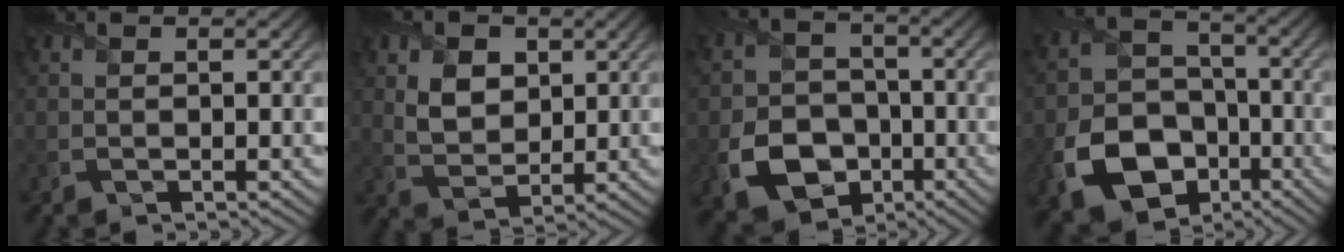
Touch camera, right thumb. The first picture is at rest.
{"total": 5.2, "force": [1.8, 3.8, 2.9], "torque": [-0.071, -0.004, 0.031]}
{"total": 9.4, "force": [-3.6, 7.2, 4.8], "torque": [-0.108, -0.024, -0.074]}
{"total": 12.3, "force": [-5.4, 9.0, 6.4], "torque": [-0.146, -0.037, -0.104]}